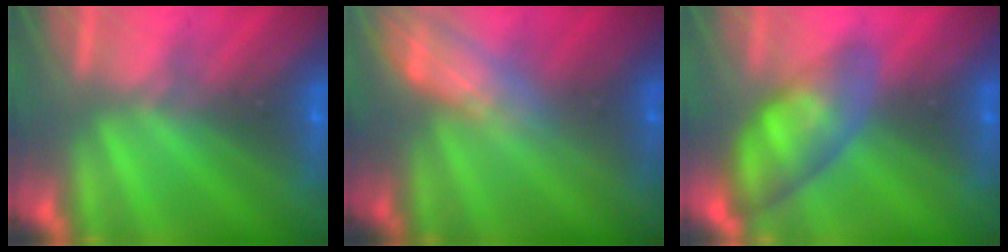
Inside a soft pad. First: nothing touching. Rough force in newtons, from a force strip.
{"total": 2.5}
{"total": 4.9}